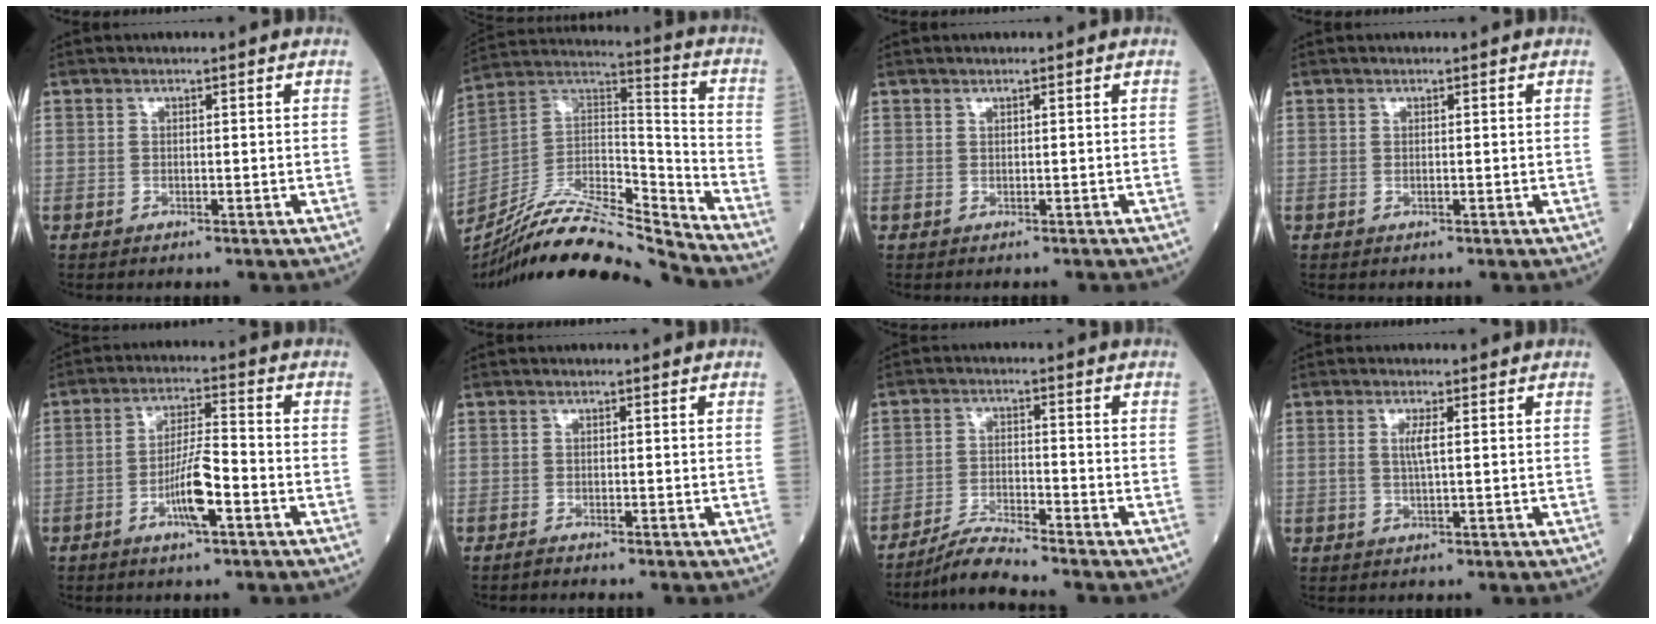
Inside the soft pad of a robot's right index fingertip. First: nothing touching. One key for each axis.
{"total": 20.0, "fx": -18.7, "fy": 0.2, "fz": 7.0, "tx": -0.139, "ty": 0.023, "tz": -0.336}
{"total": 0.0}
{"total": 0.0}
{"total": 7.3, "fx": -3.0, "fy": 0.8, "fz": 6.6, "tx": -0.127, "ty": 0.003, "tz": -0.056}
{"total": 0.8, "fx": -0.8, "fy": -0.1, "fz": 0.1, "tx": -0.008, "ty": -0.002, "tz": -0.017}
{"total": 5.2, "fx": -4.9, "fy": -1.0, "fz": 1.5, "tx": -0.031, "ty": -0.019, "tz": -0.095}
{"total": 2.4, "fx": 0.3, "fy": 0.2, "fz": 2.3, "tx": -0.051, "ty": -0.001, "tz": 0.005}